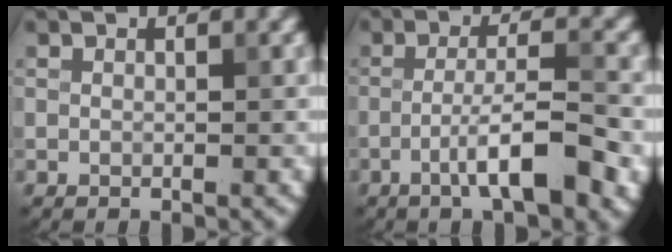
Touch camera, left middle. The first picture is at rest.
{"total": 5.8, "force": [-2.3, 1.0, 5.2], "torque": [-0.087, 0.008, -0.041]}